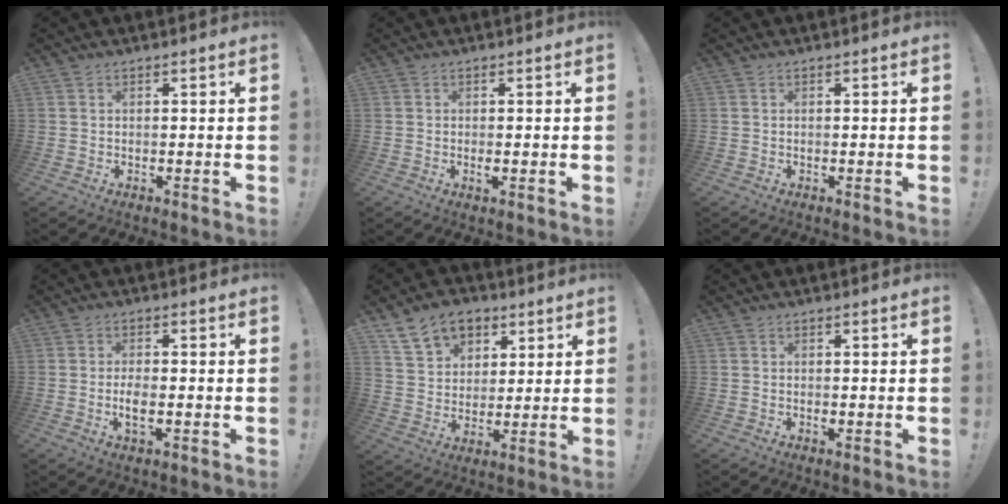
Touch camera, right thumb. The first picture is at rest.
{"total": 0.9, "force": [-0.2, 0.3, 0.8], "torque": [-0.008, -0.004, -0.004]}
{"total": 0.0}
{"total": 4.4, "force": [-1.4, 1.5, 3.9], "torque": [-0.078, -0.008, -0.029]}
{"total": 12.9, "force": [7.2, 9.4, 5.3], "torque": [-0.070, -0.036, 0.137]}
{"total": 0.6, "force": [-0.2, 0.3, 0.5], "torque": [-0.001, -0.002, -0.006]}